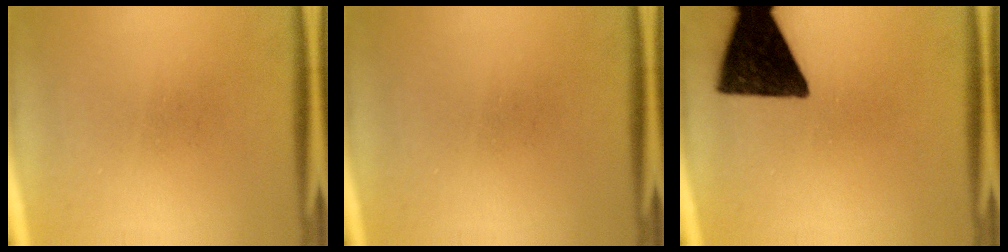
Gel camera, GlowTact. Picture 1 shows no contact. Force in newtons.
{"total": 0.0}
{"total": 15.1}